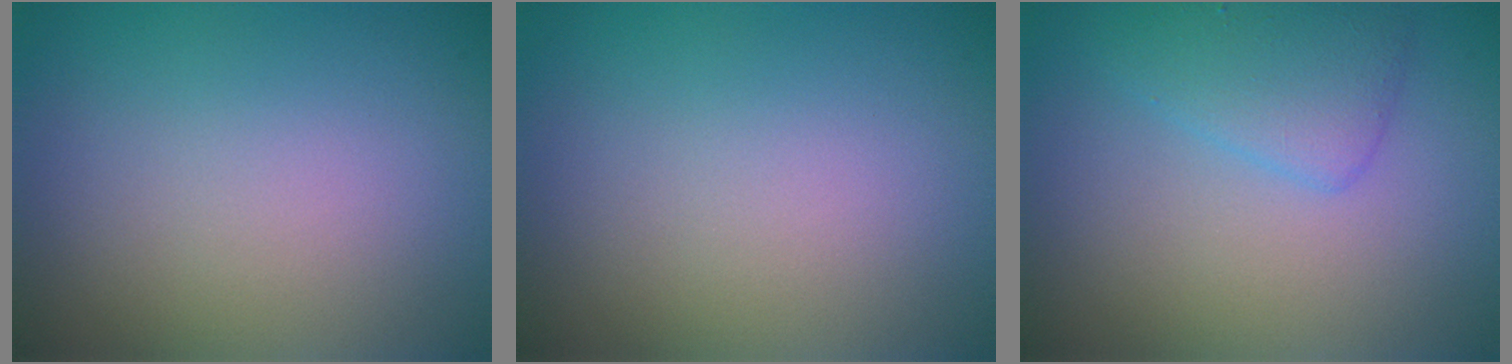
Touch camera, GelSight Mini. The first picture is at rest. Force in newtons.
{"total": 0.0}
{"total": 2.8, "press": 2.8, "slide": 0.3}